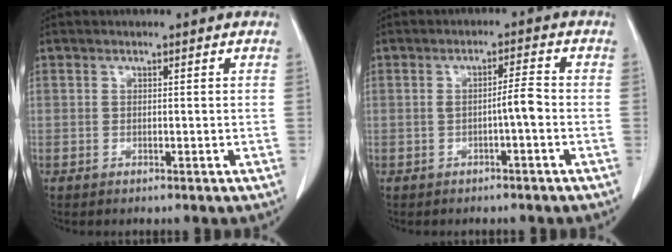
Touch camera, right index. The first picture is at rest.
{"total": 2.9, "force": [-0.8, 0.0, 2.8], "torque": [-0.041, 0.005, -0.012]}